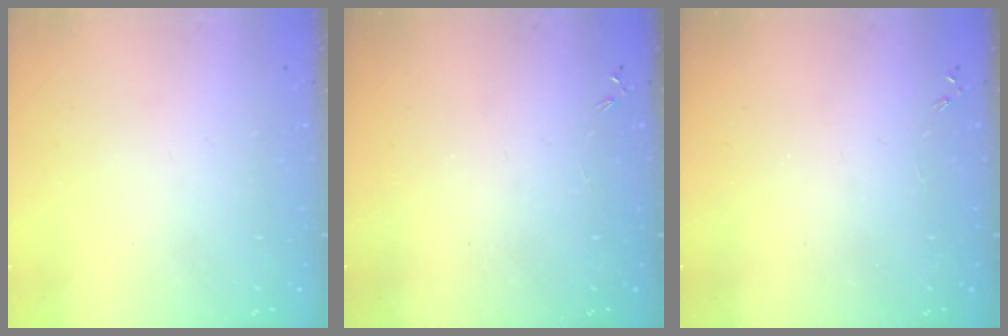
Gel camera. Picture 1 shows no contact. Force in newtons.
{"total": 0.0}
{"total": 0.0}